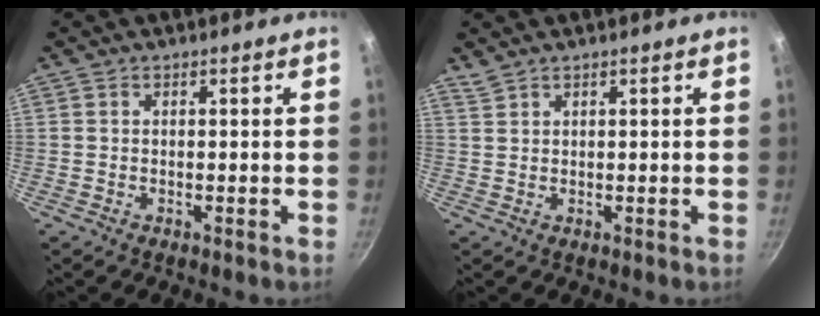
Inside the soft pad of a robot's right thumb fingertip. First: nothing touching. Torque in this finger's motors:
{"motor_torque": [-0.59, 0.32, -0.26, 0.09, 0.07]}